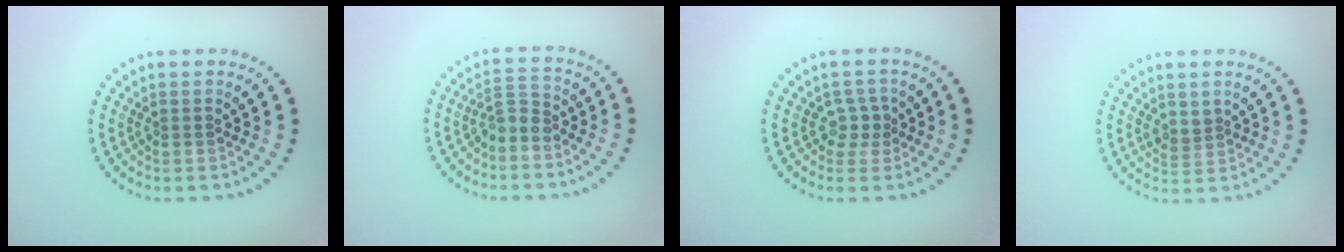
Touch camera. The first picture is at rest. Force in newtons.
{"total": 1.9, "press": 1.5, "slide": 1.2}
{"total": 1.6, "press": 1.2, "slide": 1.0}
{"total": 1.2, "press": 1.0, "slide": 0.7}